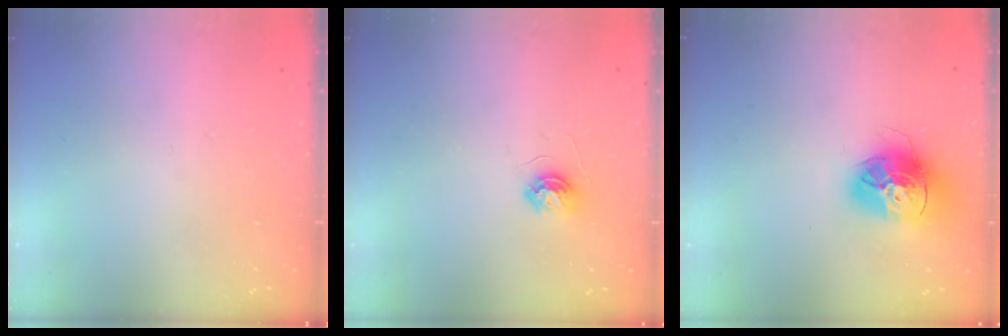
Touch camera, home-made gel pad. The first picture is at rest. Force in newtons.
{"total": 5.2, "press": 5.2, "slide": 0.5}
{"total": 16.8, "press": 16.7, "slide": 1.5}